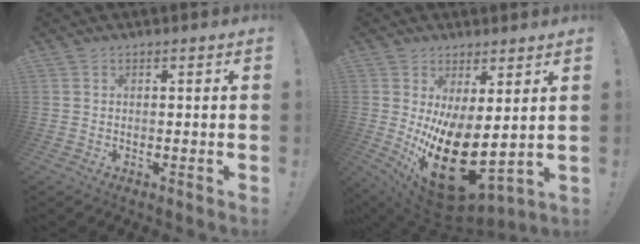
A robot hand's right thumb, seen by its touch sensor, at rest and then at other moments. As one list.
[{"total": 18.2, "force": [-0.9, 8.6, 16.0], "torque": [-0.257, -0.022, 0.005]}]